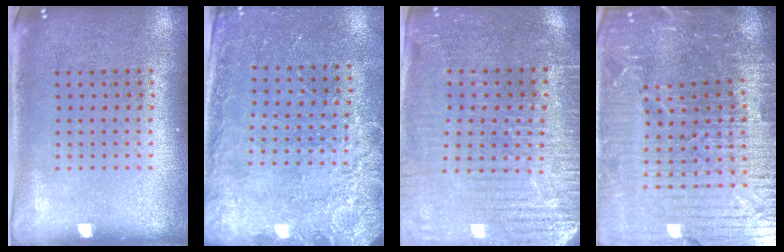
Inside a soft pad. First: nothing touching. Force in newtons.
{"total": 2.5, "press": 2.4, "slide": 0.5}
{"total": 3.5, "press": 3.3, "slide": 1.2}
{"total": 7.0, "press": 6.1, "slide": 3.5}